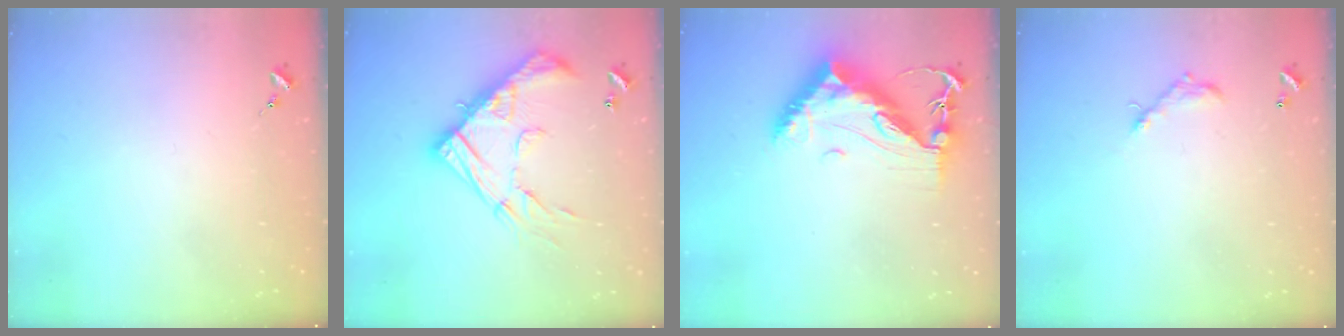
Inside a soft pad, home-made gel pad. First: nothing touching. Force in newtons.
{"total": 20.3, "press": 20.3, "slide": 1.7}
{"total": 13.5, "press": 13.4, "slide": 1.3}
{"total": 5.8, "press": 5.8, "slide": 0.3}